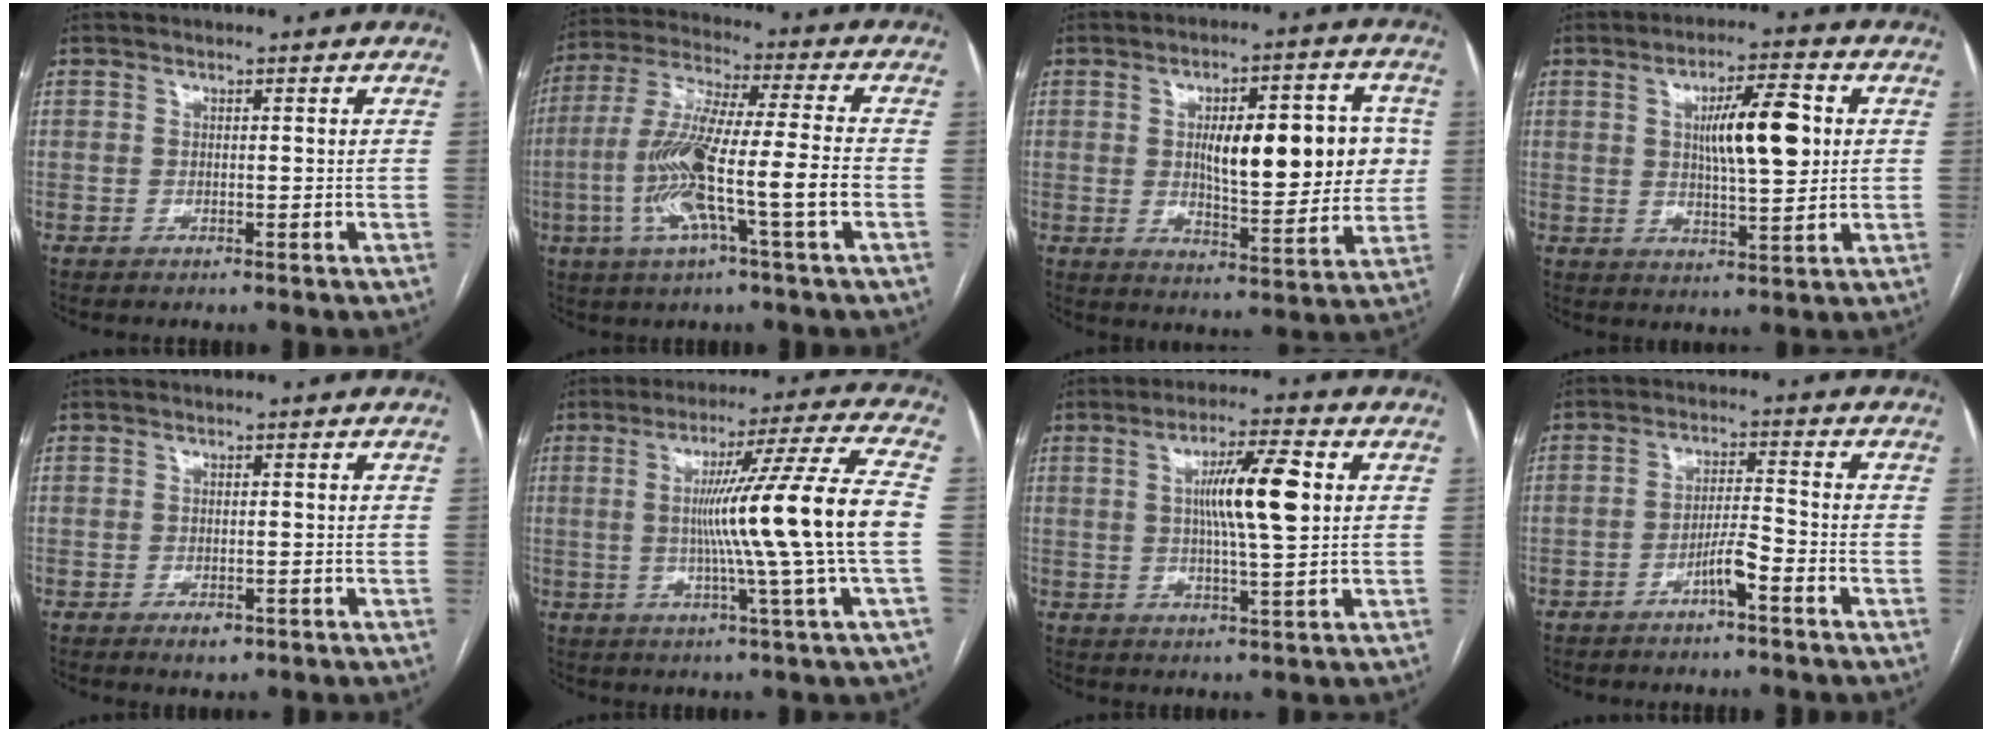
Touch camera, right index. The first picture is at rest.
{"total": 14.9, "force": [-3.9, 0.3, 14.4], "torque": [-0.286, -0.001, -0.077]}
{"total": 15.9, "force": [2.1, 5.3, 14.8], "torque": [-0.207, 0.023, 0.039]}
{"total": 10.2, "force": [2.0, 2.1, 9.8], "torque": [-0.164, 0.008, 0.034]}
{"total": 1.9, "force": [-1.0, 1.1, 1.3], "torque": [-0.015, 0.001, -0.007]}
{"total": 16.7, "force": [-0.6, -2.9, 16.4], "torque": [-0.254, -0.004, -0.016]}
{"total": 9.8, "force": [1.8, 0.7, 9.6], "torque": [-0.168, 0.004, 0.030]}
{"total": 4.3, "force": [-2.6, 0.2, 3.4], "torque": [-0.063, 0.006, -0.047]}